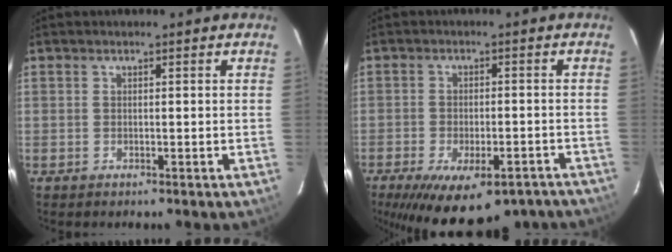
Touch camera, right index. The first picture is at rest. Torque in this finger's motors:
{"motor_torque": [1.83, -0.30, 1.05, 0.21]}